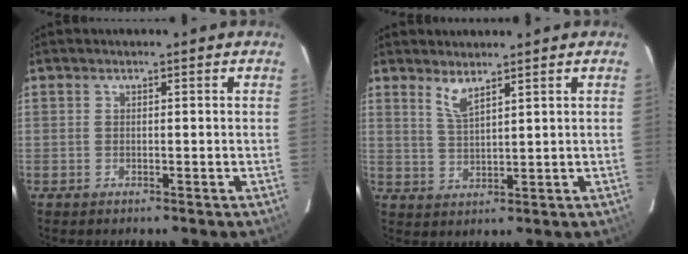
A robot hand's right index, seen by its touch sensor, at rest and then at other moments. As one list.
[{"total": 3.9, "force": [3.1, 0.4, 2.3], "torque": [-0.049, -0.004, 0.063]}]